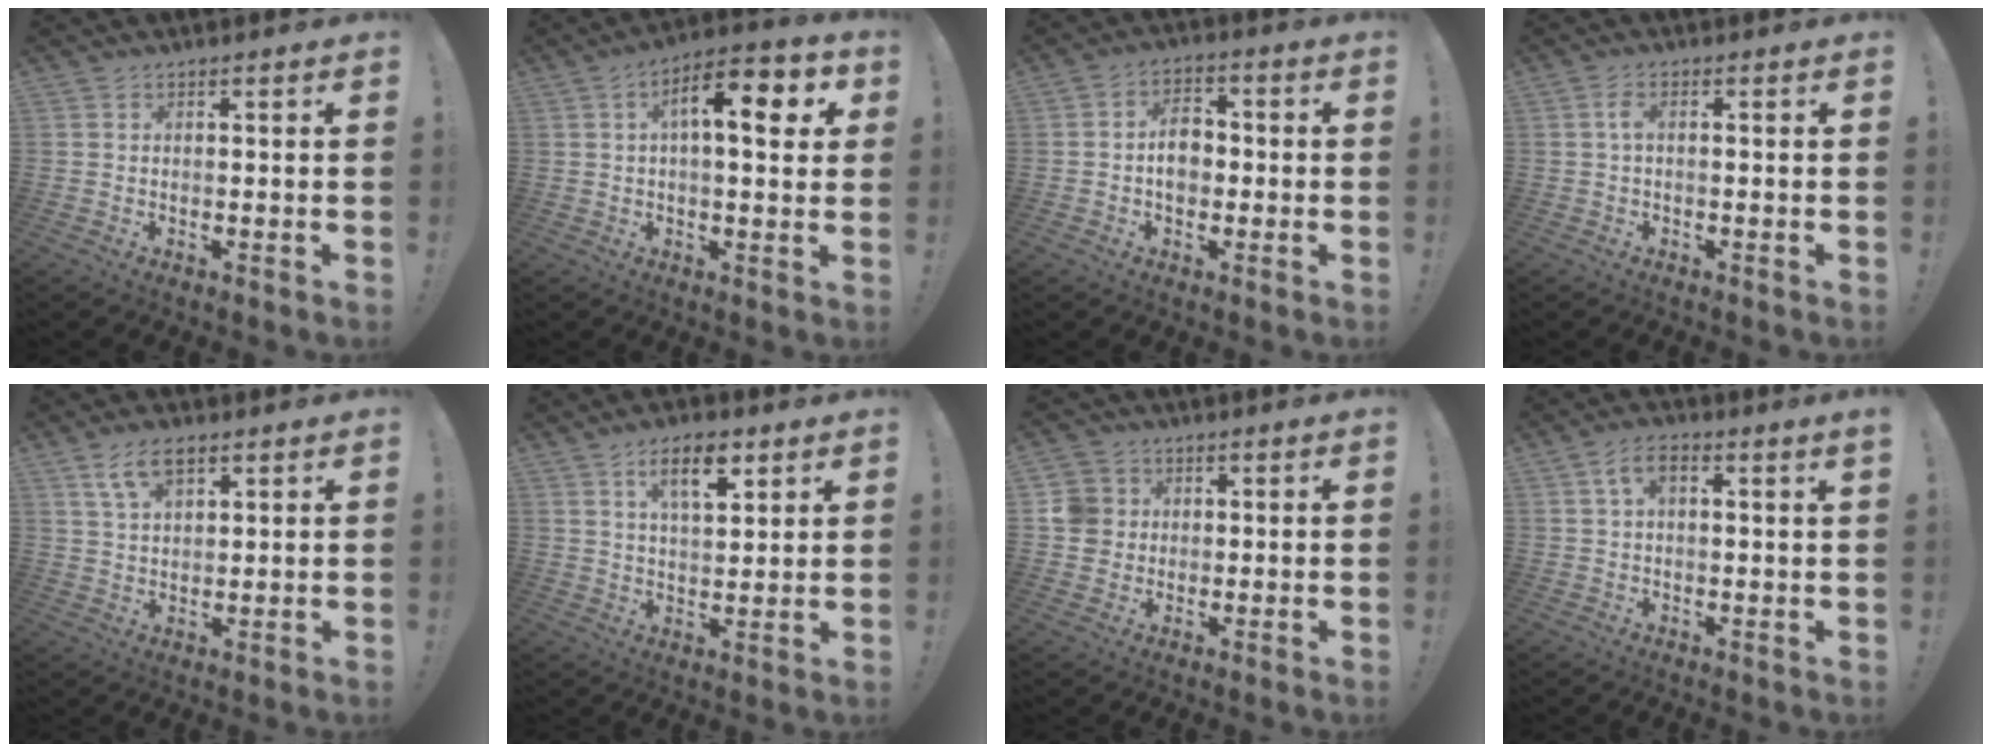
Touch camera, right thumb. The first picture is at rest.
{"total": 12.8, "force": [3.3, 4.7, 11.4], "torque": [-0.163, -0.005, 0.048]}
{"total": 7.5, "force": [-0.8, 5.6, 4.9], "torque": [-0.080, 0.014, -0.013]}
{"total": 2.8, "force": [0.0, 0.8, 2.7], "torque": [-0.061, 0.004, -0.003]}
{"total": 6.2, "force": [3.4, 3.1, 4.2], "torque": [-0.073, -0.003, 0.062]}
{"total": 10.0, "force": [5.3, 4.3, 7.4], "torque": [-0.103, -0.018, 0.090]}
{"total": 7.0, "force": [0.9, 6.6, 2.2], "torque": [-0.043, 0.003, 0.020]}
{"total": 4.8, "force": [1.7, 1.5, 4.2], "torque": [-0.078, 0.004, 0.030]}